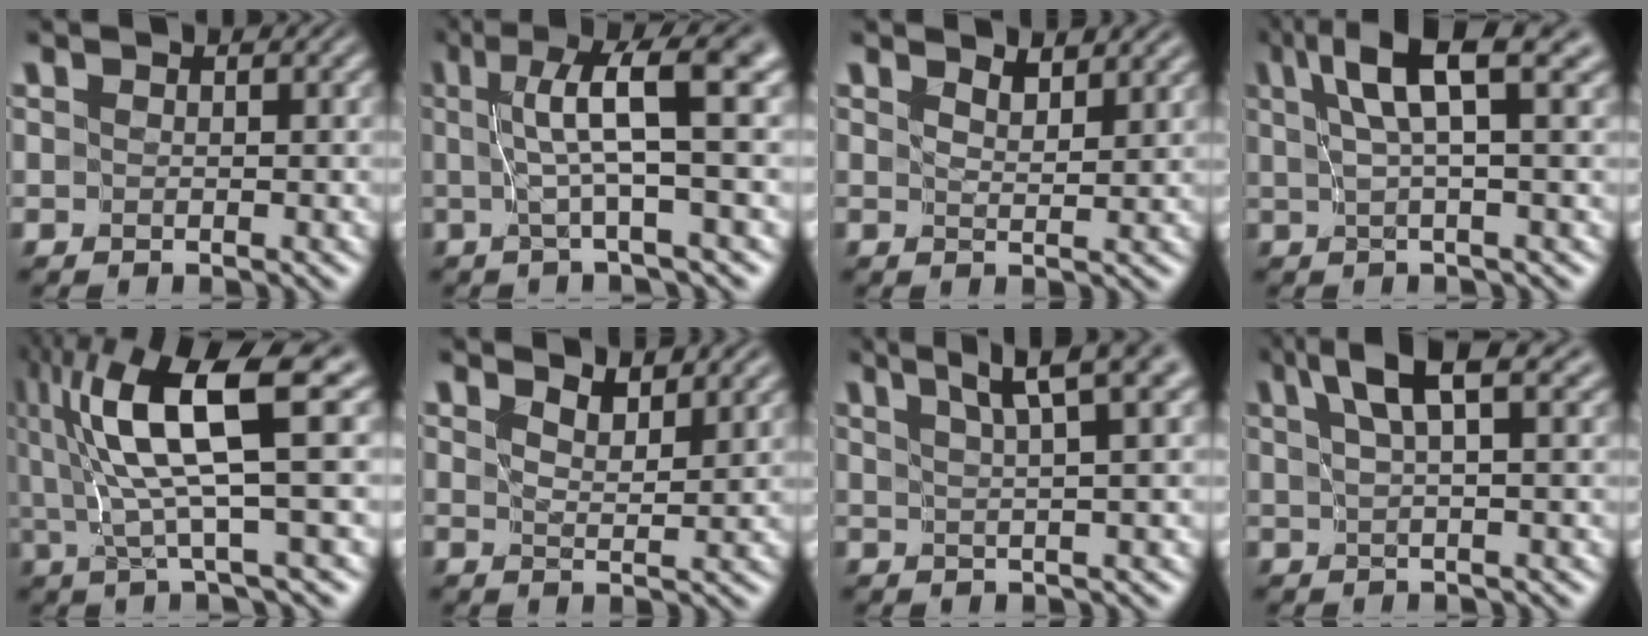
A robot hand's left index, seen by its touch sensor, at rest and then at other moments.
{"total": 6.0, "force": [1.0, 0.2, 5.9], "torque": [-0.094, 0.012, 0.016]}
{"total": 2.1, "force": [2.0, 0.0, 0.6], "torque": [-0.014, -0.005, 0.035]}
{"total": 6.1, "force": [2.8, 0.9, 5.3], "torque": [-0.085, 0.013, 0.050]}
{"total": 9.4, "force": [2.7, 1.4, 8.9], "torque": [-0.157, 0.003, 0.051]}
{"total": 2.7, "force": [2.5, 0.1, 0.8], "torque": [-0.023, -0.006, 0.042]}
{"total": 5.0, "force": [3.3, 0.3, 3.7], "torque": [-0.045, 0.015, 0.050]}
{"total": 4.6, "force": [2.8, 0.6, 3.5], "torque": [-0.060, 0.011, 0.050]}